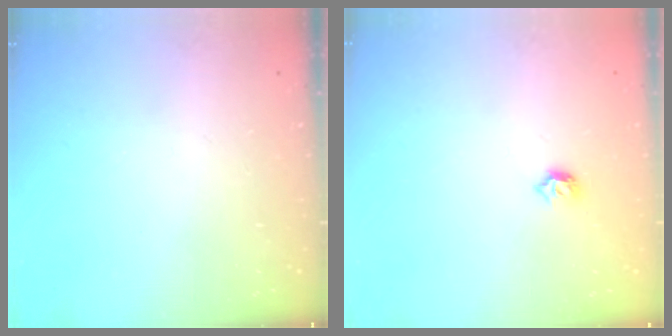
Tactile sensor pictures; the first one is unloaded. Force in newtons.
{"total": 4.8, "press": 4.7, "slide": 1.0}